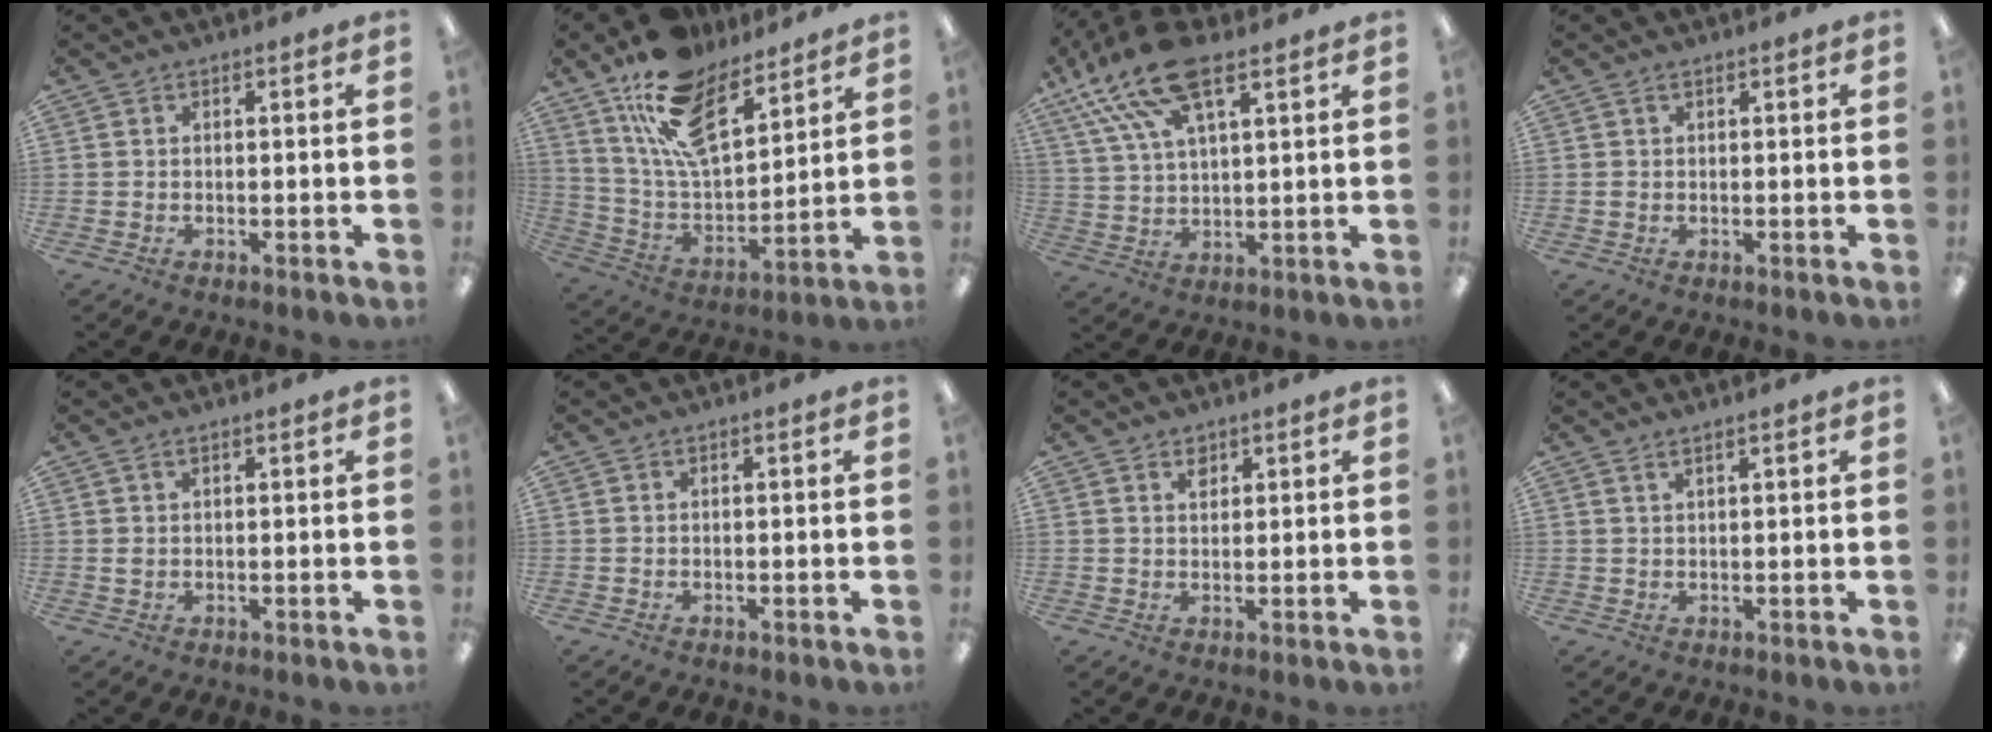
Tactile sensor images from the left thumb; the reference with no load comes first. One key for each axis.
{"total": 18.0, "fx": 12.9, "fy": 8.0, "fz": 9.7, "tx": -0.184, "ty": -0.067, "tz": 0.235}
{"total": 16.4, "fx": 10.5, "fy": 6.4, "fz": 10.9, "tx": -0.226, "ty": -0.029, "tz": 0.186}
{"total": 1.0, "fx": 0.4, "fy": 0.6, "fz": 0.7, "tx": -0.015, "ty": 0.003, "tz": 0.007}
{"total": 1.5, "fx": 0.8, "fy": 0.9, "fz": 1.0, "tx": -0.022, "ty": 0.004, "tz": 0.012}
{"total": 0.0}
{"total": 2.3, "fx": 1.6, "fy": 1.4, "fz": 0.7, "tx": 0.000, "ty": -0.007, "tz": 0.027}
{"total": 1.5, "fx": 1.3, "fy": 0.0, "fz": 0.8, "tx": -0.019, "ty": -0.001, "tz": 0.023}